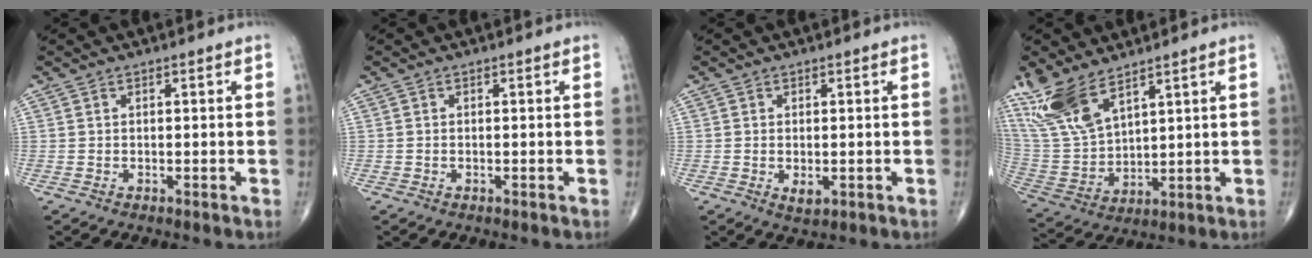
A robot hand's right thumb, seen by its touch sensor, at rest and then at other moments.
{"total": 0.0}
{"total": 2.3, "force": [-0.5, 1.2, 1.9], "torque": [-0.031, -0.005, -0.004]}
{"total": 12.9, "force": [9.0, 5.0, 7.8], "torque": [-0.166, -0.031, 0.199]}